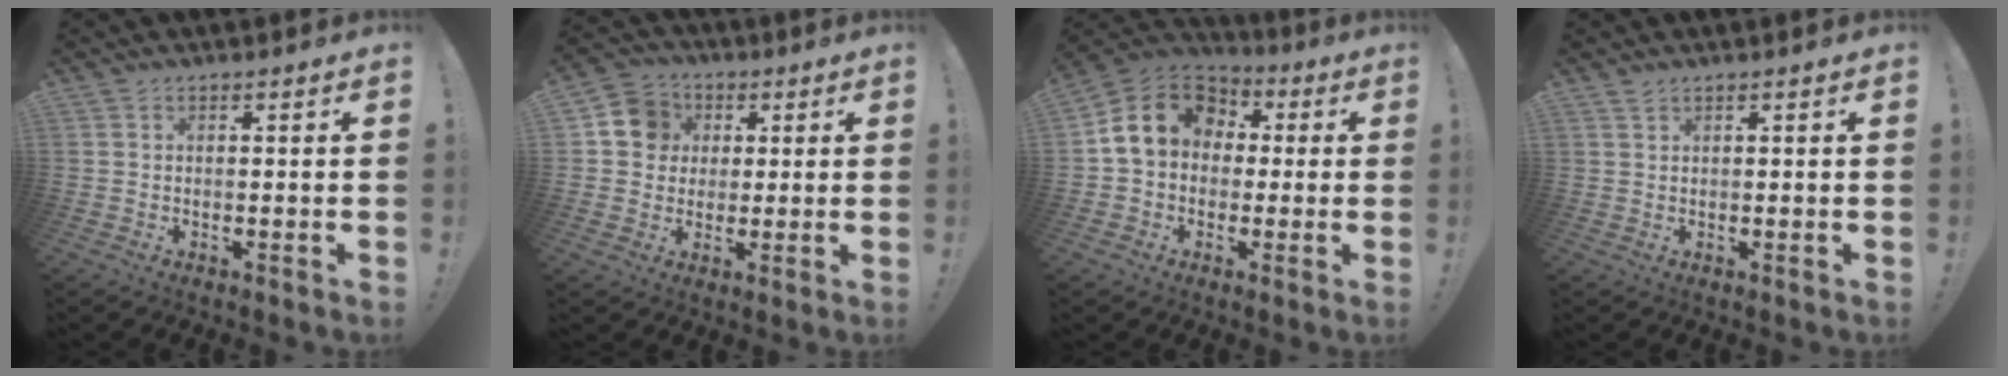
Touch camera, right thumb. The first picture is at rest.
{"total": 10.3, "force": [1.9, 9.6, 3.1], "torque": [-0.034, 0.004, 0.042]}
{"total": 13.8, "force": [2.7, 11.1, 7.7], "torque": [-0.119, 0.006, 0.056]}
{"total": 1.1, "force": [1.0, 0.3, 0.4], "torque": [-0.007, -0.001, 0.018]}